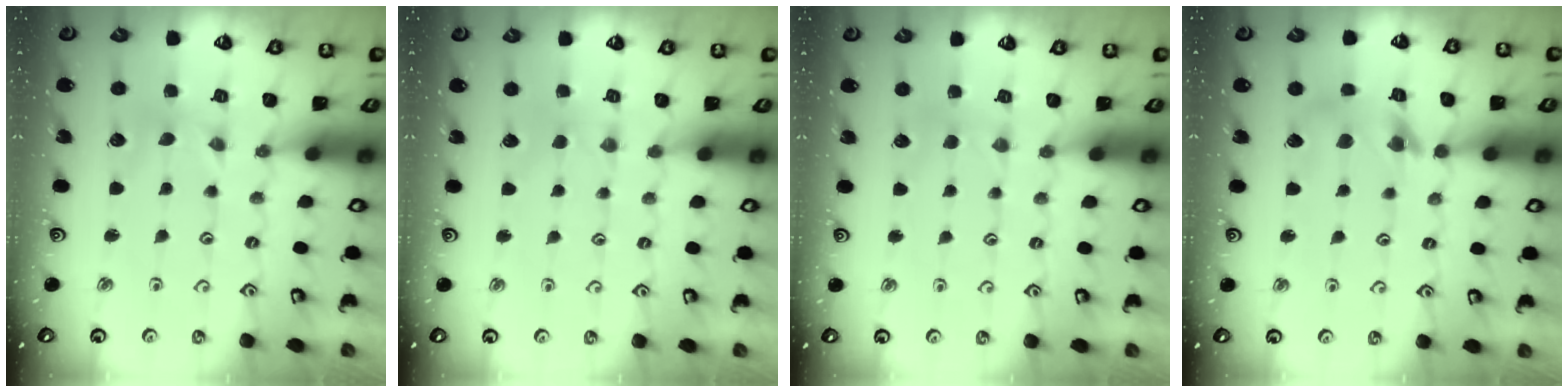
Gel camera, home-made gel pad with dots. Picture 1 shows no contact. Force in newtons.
{"total": 0.0}
{"total": 2.2, "press": 2.2, "slide": 0.3}
{"total": 8.9, "press": 8.8, "slide": 0.9}